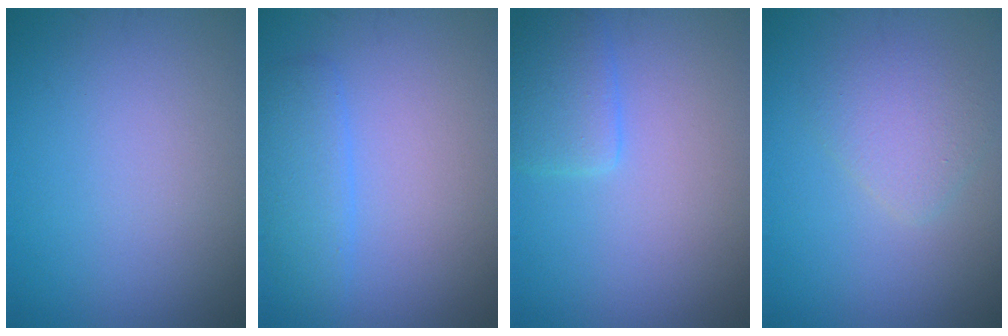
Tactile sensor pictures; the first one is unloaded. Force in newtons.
{"total": 2.5, "press": 2.5, "slide": 0.2}
{"total": 2.6, "press": 2.5, "slide": 0.2}
{"total": 2.4, "press": 2.4, "slide": 0.2}